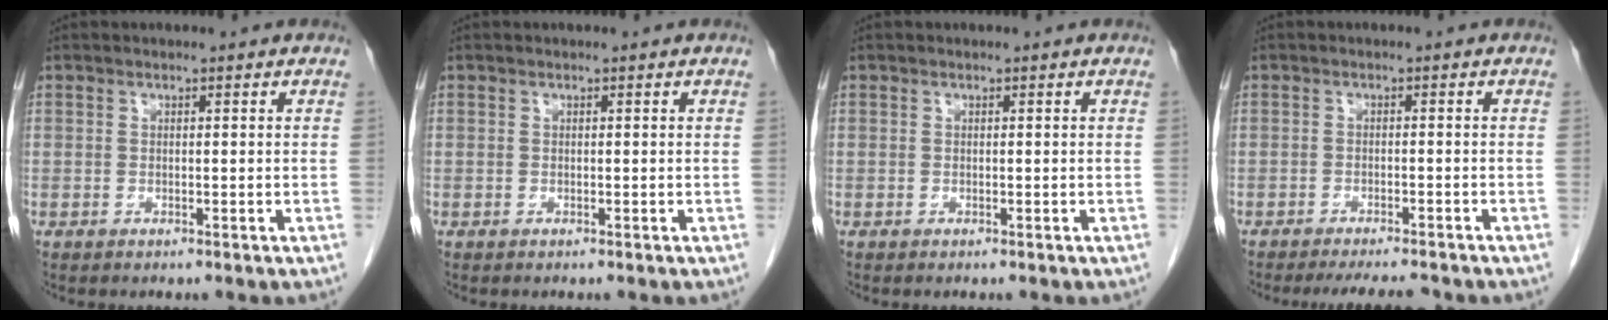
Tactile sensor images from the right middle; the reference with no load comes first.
{"total": 0.0}
{"total": 0.0}
{"total": 7.0, "force": [-6.3, 0.8, 2.9], "torque": [-0.039, -0.014, -0.089]}